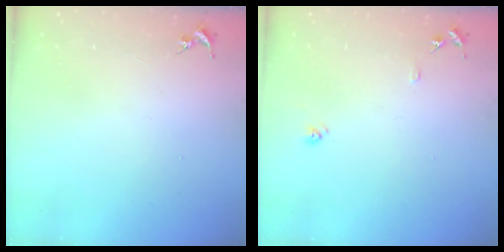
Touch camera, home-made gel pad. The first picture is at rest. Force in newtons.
{"total": 8.3, "press": 8.3, "slide": 0.7}